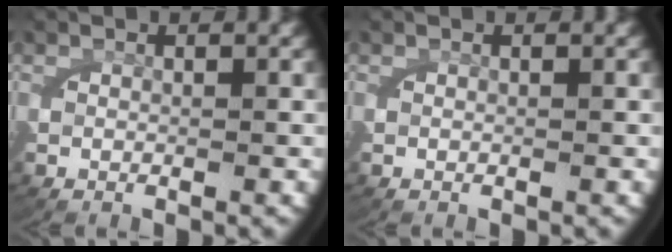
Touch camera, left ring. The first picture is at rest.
{"total": 0.0}